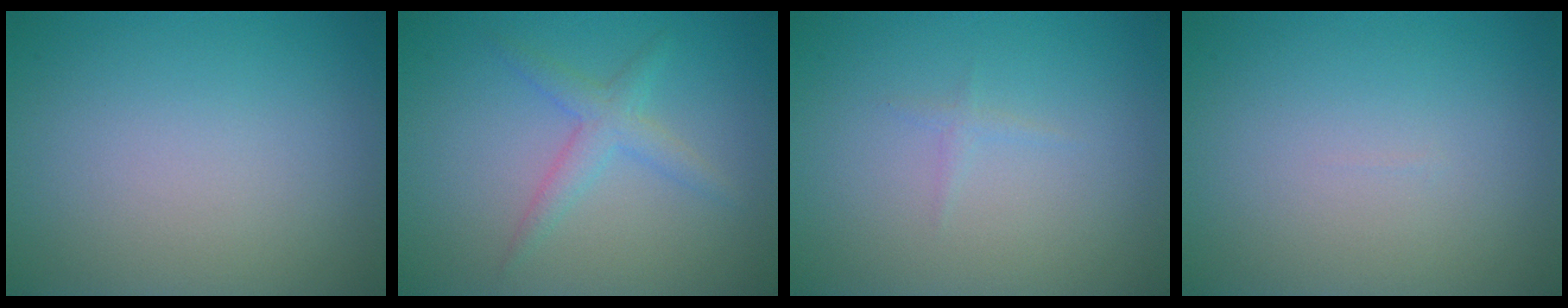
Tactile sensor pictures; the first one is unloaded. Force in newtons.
{"total": 2.2, "press": 2.2, "slide": 0.1}
{"total": 1.0, "press": 0.9, "slide": 0.2}
{"total": 0.0}